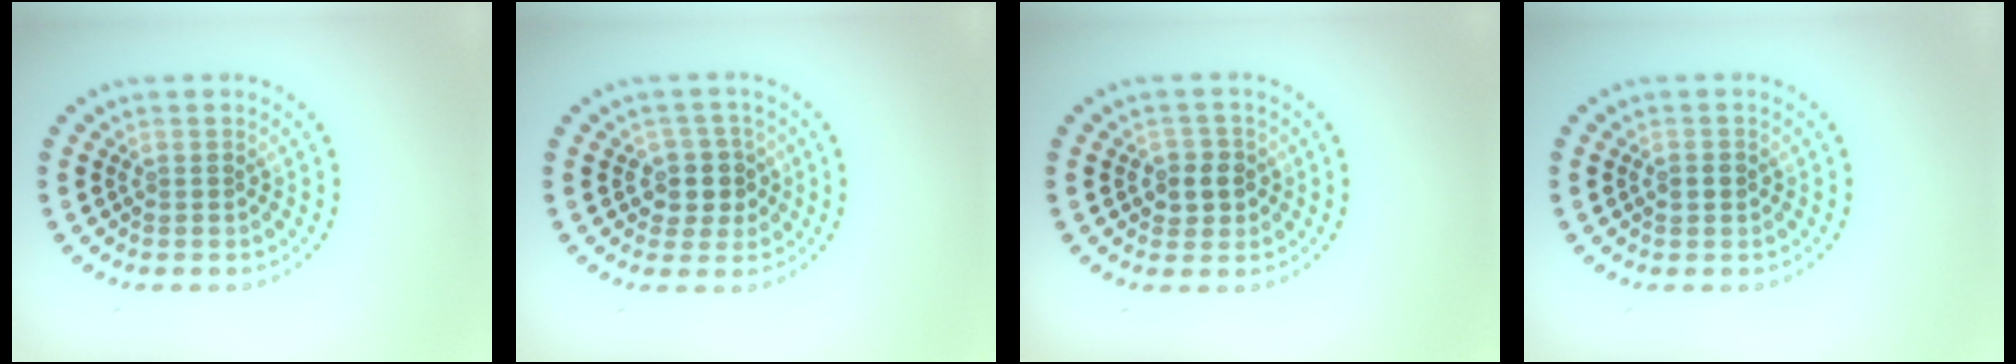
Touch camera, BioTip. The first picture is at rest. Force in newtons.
{"total": 3.0, "press": 2.7, "slide": 1.3}
{"total": 2.2, "press": 2.0, "slide": 0.8}
{"total": 1.4, "press": 1.4, "slide": 0.0}